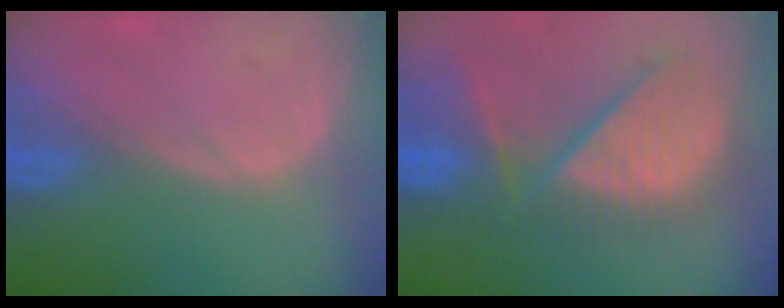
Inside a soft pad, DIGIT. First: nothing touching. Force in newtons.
{"total": 11.7, "press": 10.4, "slide": 5.3}